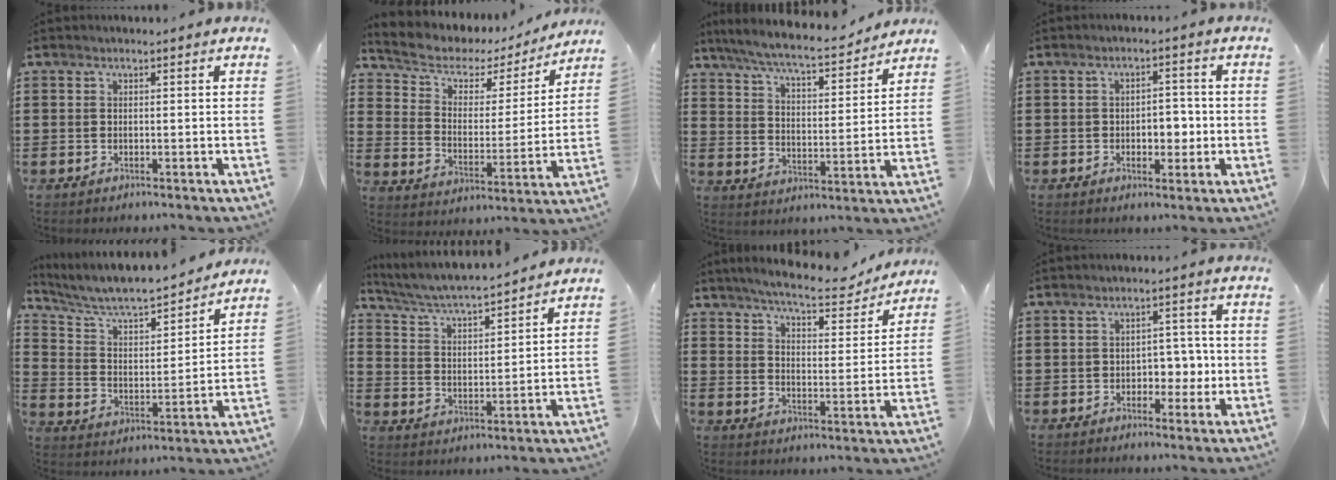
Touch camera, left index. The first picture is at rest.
{"total": 4.5, "force": [3.3, 2.7, 1.6], "torque": [-0.058, -0.020, 0.048]}
{"total": 7.2, "force": [6.6, 0.3, 2.9], "torque": [-0.083, -0.041, 0.112]}
{"total": 4.0, "force": [-0.9, 2.5, 3.1], "torque": [-0.045, 0.001, -0.024]}
{"total": 6.5, "force": [5.9, 1.0, 2.4], "torque": [-0.076, -0.046, 0.096]}
{"total": 4.8, "force": [4.5, 0.0, 1.5], "torque": [-0.052, -0.033, 0.073]}
{"total": 6.8, "force": [6.2, 0.4, 2.6], "torque": [-0.061, -0.041, 0.102]}
{"total": 4.2, "force": [-0.9, 3.1, 2.6], "torque": [-0.043, 0.001, -0.026]}